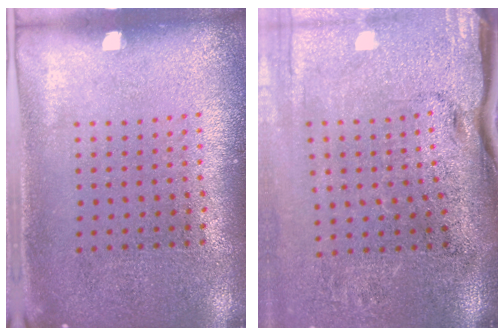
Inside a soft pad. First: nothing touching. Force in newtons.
{"total": 4.6, "press": 3.8, "slide": 2.5}